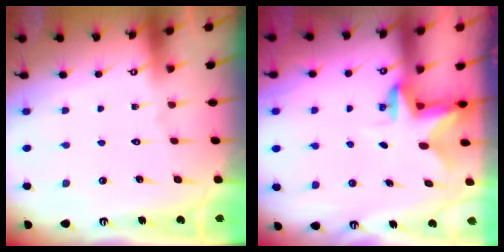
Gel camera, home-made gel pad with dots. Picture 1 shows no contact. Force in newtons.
{"total": 2.5, "press": 2.5, "slide": 0.5}